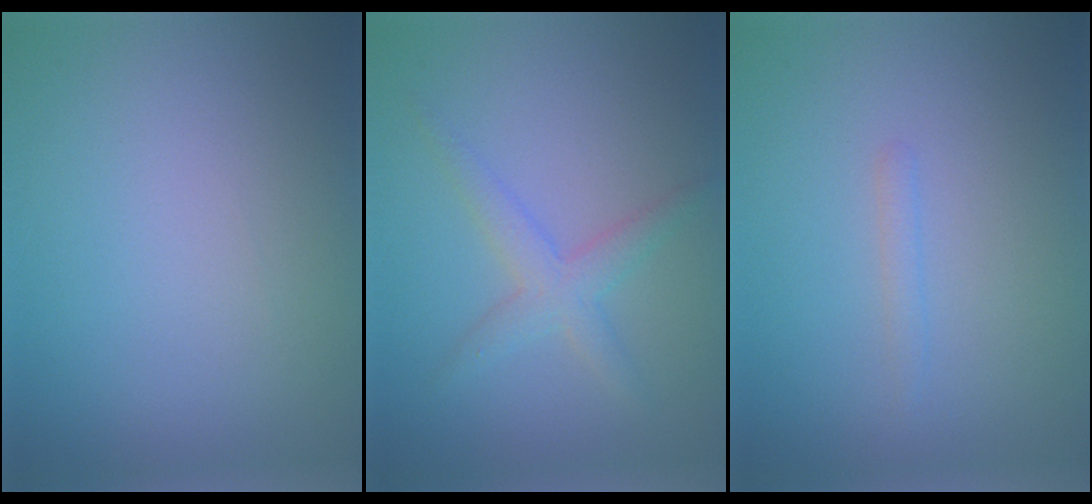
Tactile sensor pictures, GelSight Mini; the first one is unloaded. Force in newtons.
{"total": 2.6, "press": 2.6, "slide": 0.1}
{"total": 0.7, "press": 0.7, "slide": 0.1}